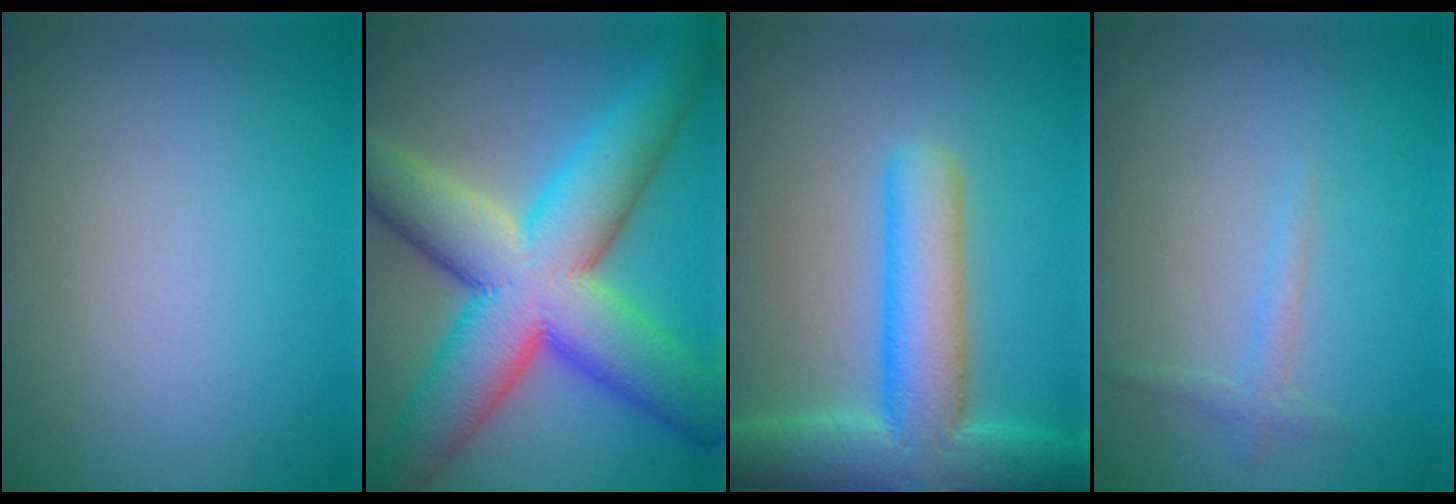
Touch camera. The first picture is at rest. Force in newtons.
{"total": 14.2, "press": 14.2, "slide": 0.6}
{"total": 9.1, "press": 9.1, "slide": 0.6}
{"total": 1.1, "press": 1.1, "slide": 0.1}